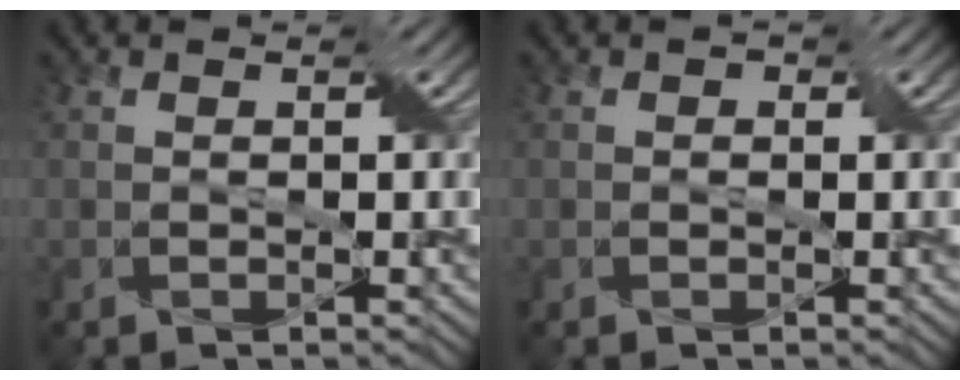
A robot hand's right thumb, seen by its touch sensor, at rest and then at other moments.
{"total": 0.7, "force": [0.0, 0.6, 0.2], "torque": [0.002, -0.002, -0.002]}